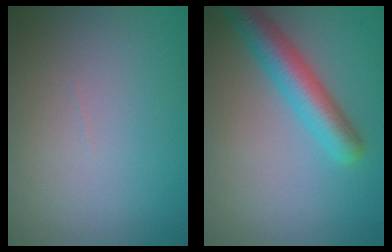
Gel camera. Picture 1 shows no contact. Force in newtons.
{"total": 4.6, "press": 4.6, "slide": 0.2}